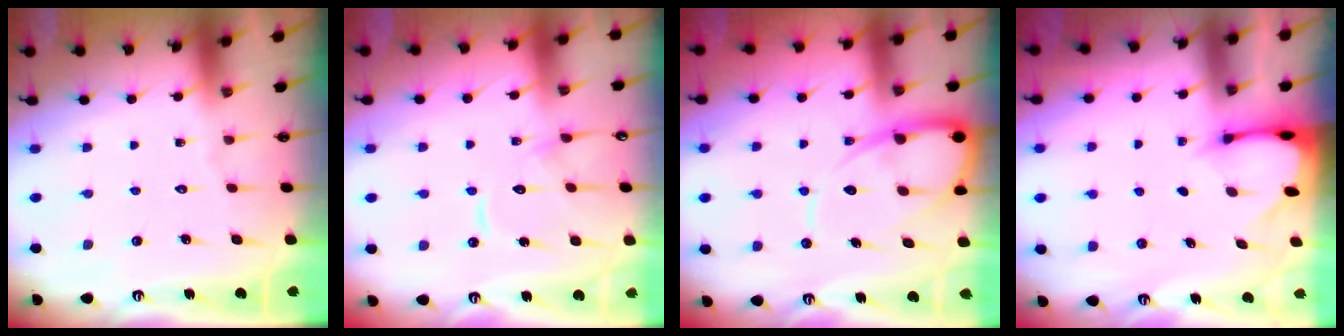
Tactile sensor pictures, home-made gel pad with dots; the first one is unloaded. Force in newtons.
{"total": 10.6, "press": 10.6, "slide": 0.5}
{"total": 11.6, "press": 11.6, "slide": 1.1}
{"total": 2.4, "press": 2.4, "slide": 0.1}